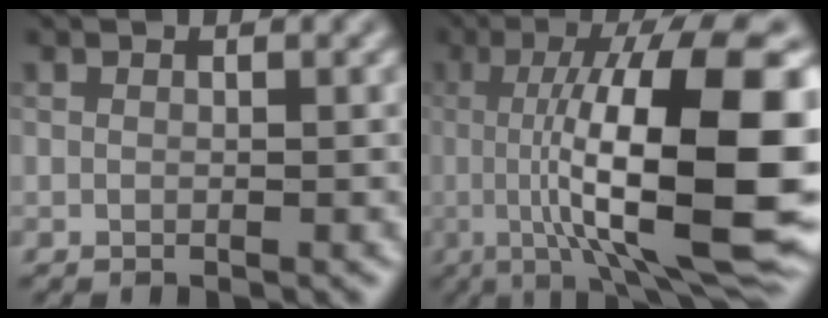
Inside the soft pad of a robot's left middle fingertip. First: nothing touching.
{"total": 16.1, "force": [-0.7, 4.3, 15.5], "torque": [-0.208, 0.020, -0.006]}